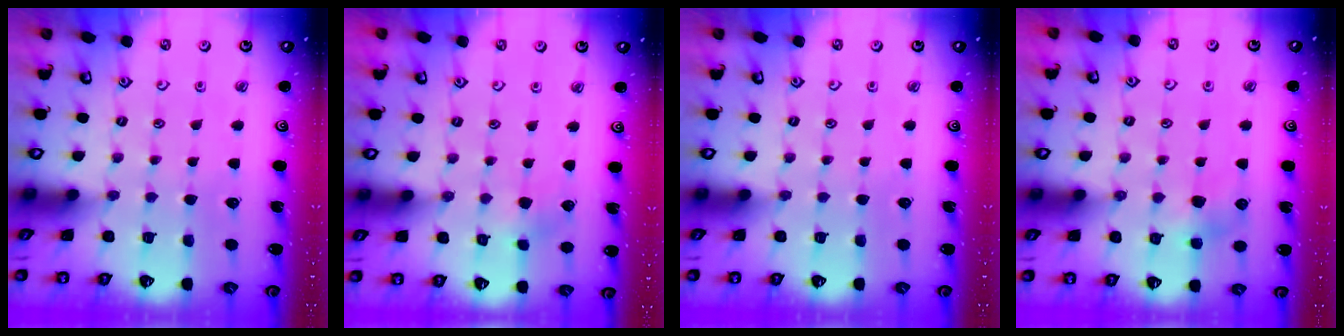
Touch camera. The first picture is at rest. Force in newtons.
{"total": 4.4, "press": 4.3, "slide": 0.9}
{"total": 0.0}
{"total": 6.1, "press": 6.1, "slide": 1.0}